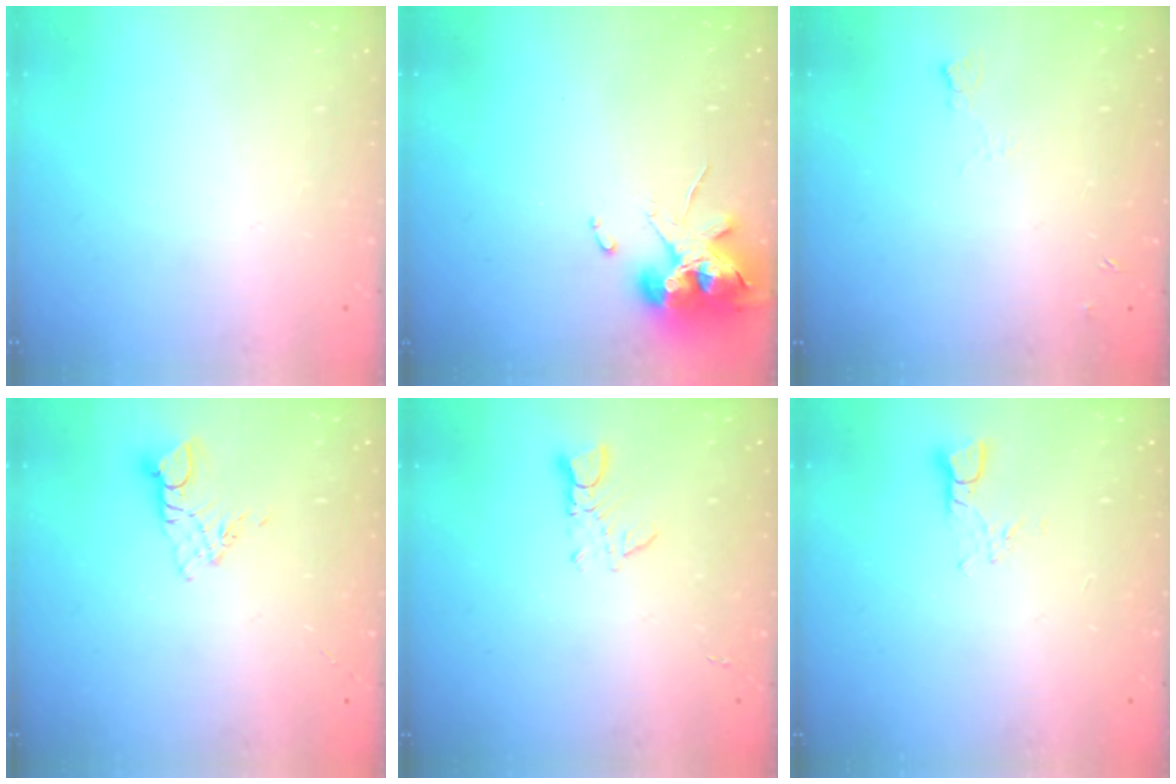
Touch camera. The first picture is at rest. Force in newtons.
{"total": 11.7, "press": 11.5, "slide": 1.7}
{"total": 3.9, "press": 3.9, "slide": 0.7}
{"total": 6.5, "press": 6.5, "slide": 0.6}
{"total": 3.3, "press": 3.3, "slide": 0.3}
{"total": 3.5, "press": 3.4, "slide": 0.3}